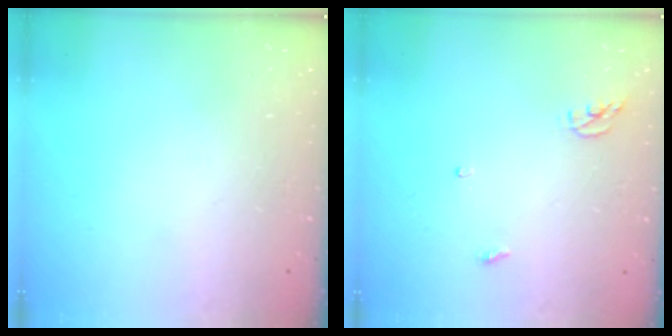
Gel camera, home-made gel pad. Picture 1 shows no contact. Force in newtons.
{"total": 3.6, "press": 3.6, "slide": 0.3}